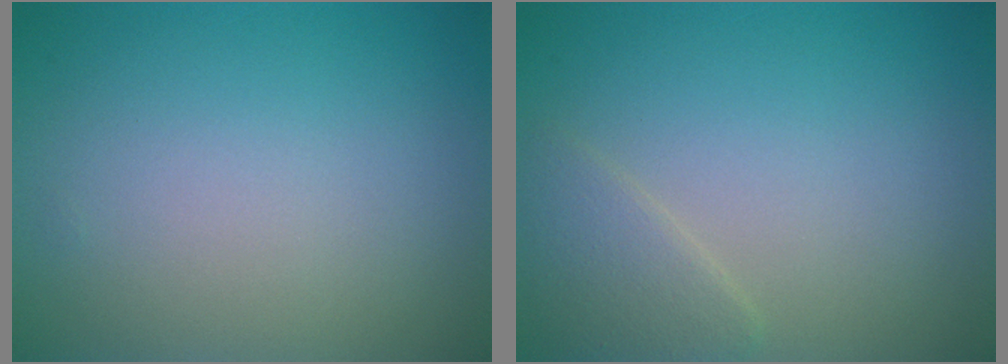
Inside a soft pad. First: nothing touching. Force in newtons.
{"total": 2.1, "press": 2.1, "slide": 0.1}